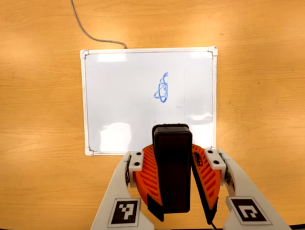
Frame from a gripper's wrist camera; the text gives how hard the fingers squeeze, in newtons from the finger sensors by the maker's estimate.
{"total": 12.3, "left": 11.4, "right": 13.2}